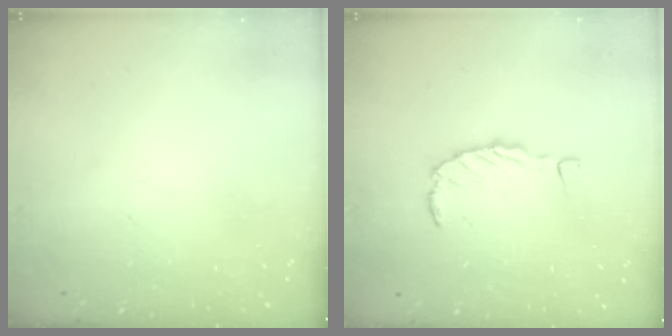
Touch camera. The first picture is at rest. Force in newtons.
{"total": 0.0}